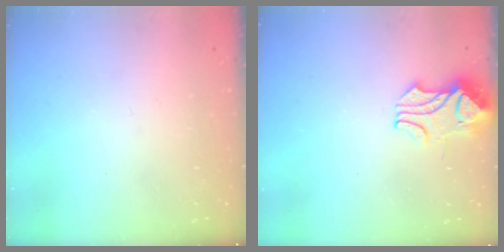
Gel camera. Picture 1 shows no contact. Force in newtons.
{"total": 2.0, "press": 1.9, "slide": 0.8}